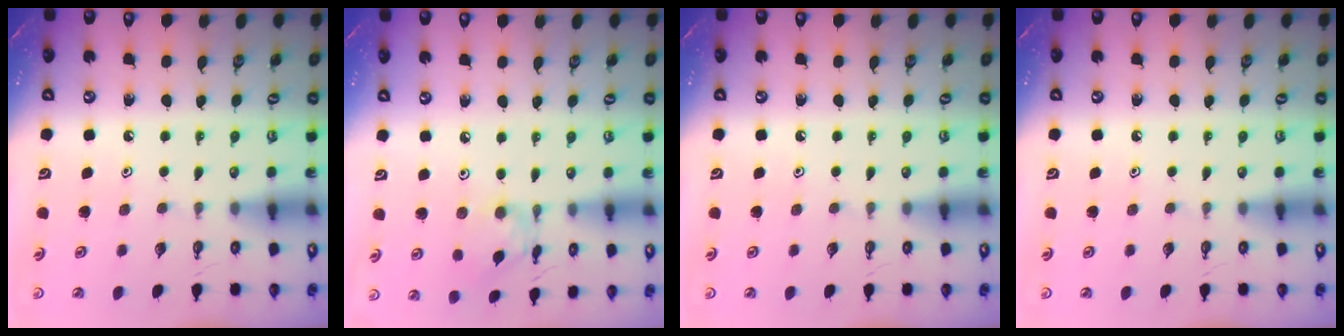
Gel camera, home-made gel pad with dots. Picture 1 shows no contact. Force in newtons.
{"total": 8.3, "press": 8.2, "slide": 0.8}
{"total": 0.0}
{"total": 0.0}